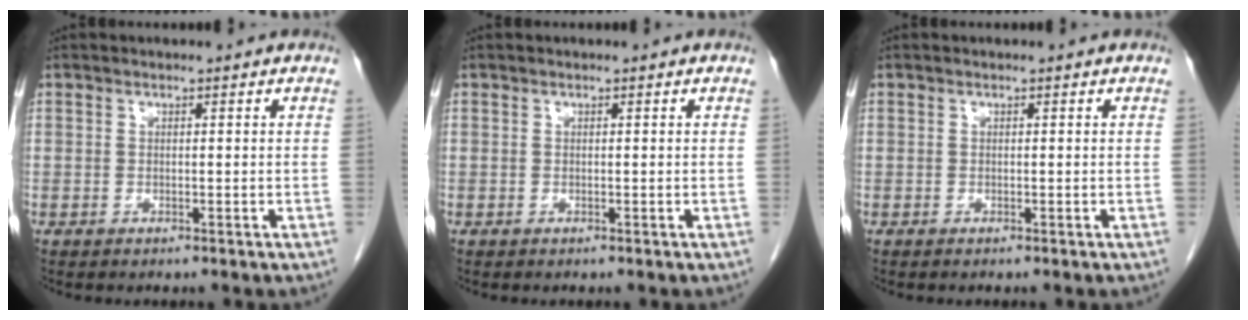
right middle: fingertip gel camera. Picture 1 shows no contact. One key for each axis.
{"total": 0.0}
{"total": 0.0}